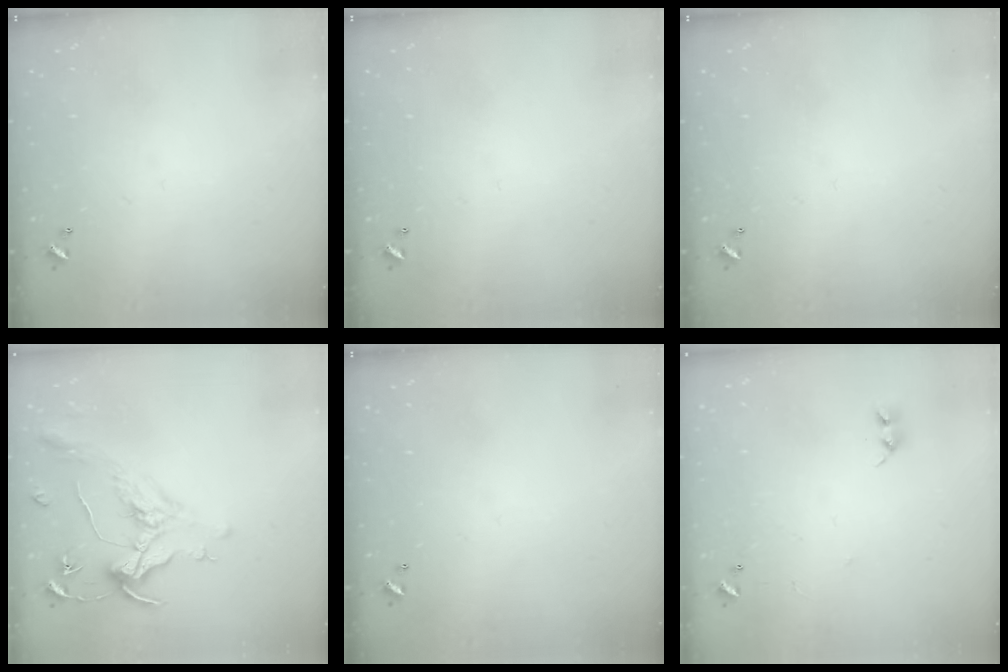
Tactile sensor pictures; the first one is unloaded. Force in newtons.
{"total": 0.0}
{"total": 0.0}
{"total": 1.6, "press": 1.4, "slide": 0.7}
{"total": 0.0}
{"total": 6.8, "press": 6.7, "slide": 0.6}